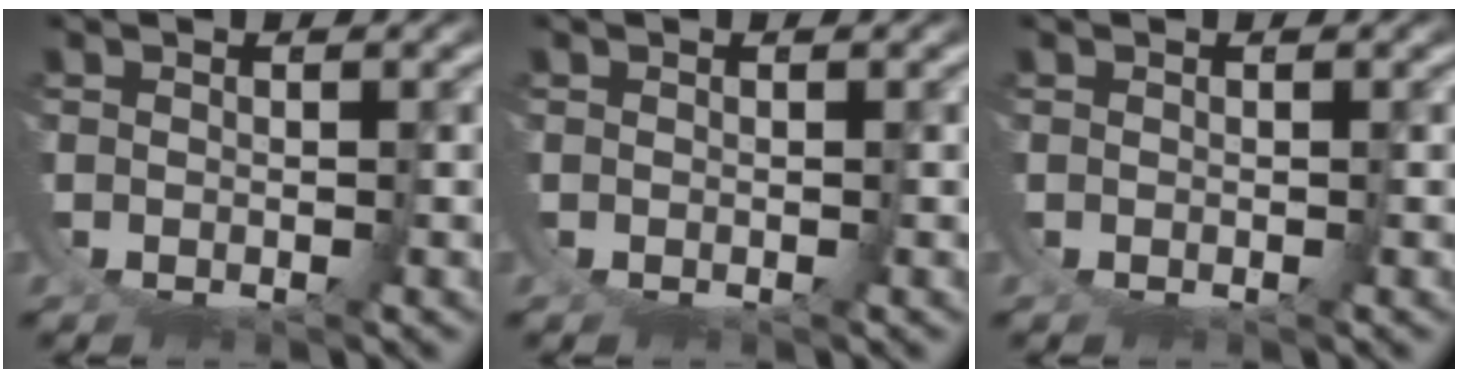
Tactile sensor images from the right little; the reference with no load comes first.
{"total": 0.0}
{"total": 0.0}